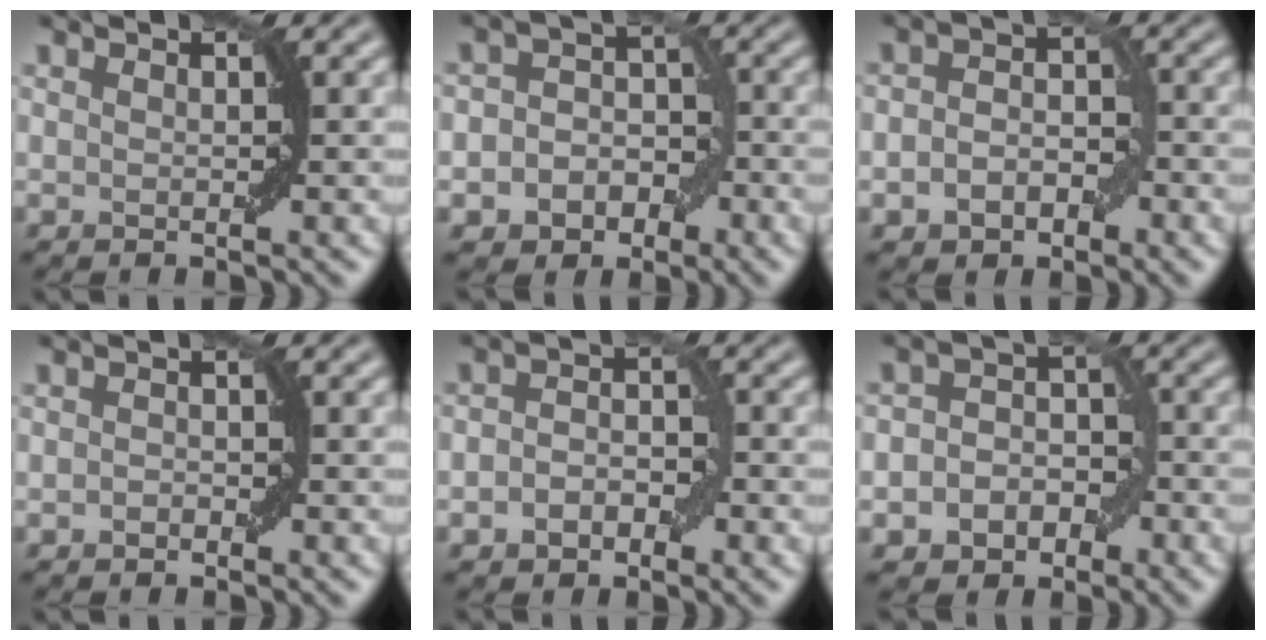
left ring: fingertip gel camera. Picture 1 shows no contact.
{"total": 5.0, "force": [-2.0, 4.1, 2.1], "torque": [0.002, 0.009, -0.047]}
{"total": 3.8, "force": [-1.4, 2.7, 2.3], "torque": [-0.031, 0.000, -0.027]}
{"total": 0.7, "force": [-0.4, 0.5, 0.4], "torque": [-0.006, 0.002, -0.006]}
{"total": 2.9, "force": [-0.9, 2.0, 1.9], "torque": [-0.028, 0.003, -0.019]}
{"total": 4.5, "force": [-1.8, 3.6, 2.1], "torque": [0.002, 0.002, -0.040]}